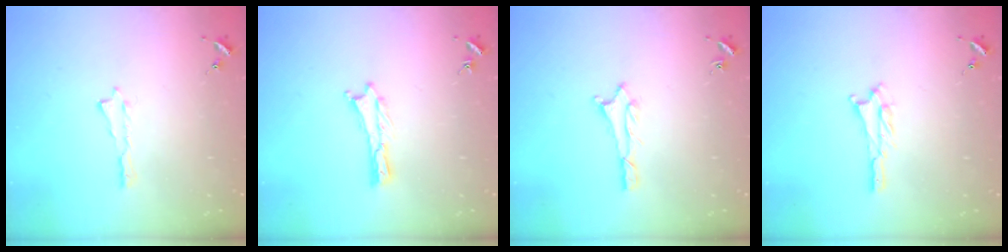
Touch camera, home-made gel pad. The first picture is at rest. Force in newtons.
{"total": 0.0}
{"total": 1.1, "press": 1.1, "slide": 0.1}
{"total": 1.5, "press": 1.5, "slide": 0.3}